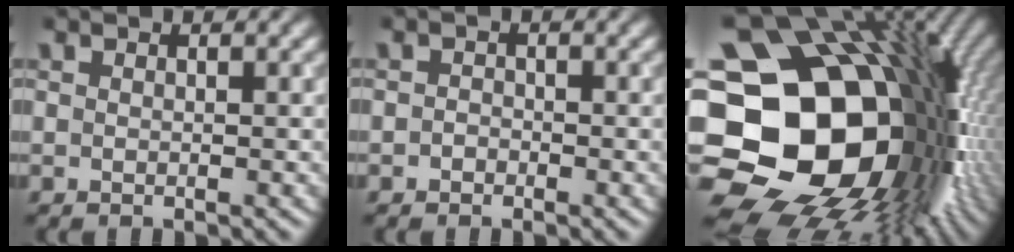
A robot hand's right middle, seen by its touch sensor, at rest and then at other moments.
{"total": 0.9, "force": [-0.4, 0.7, 0.2], "torque": [-0.002, -0.002, -0.010]}
{"total": 23.1, "force": [-3.5, 18.2, 13.7], "torque": [-0.228, -0.006, -0.090]}